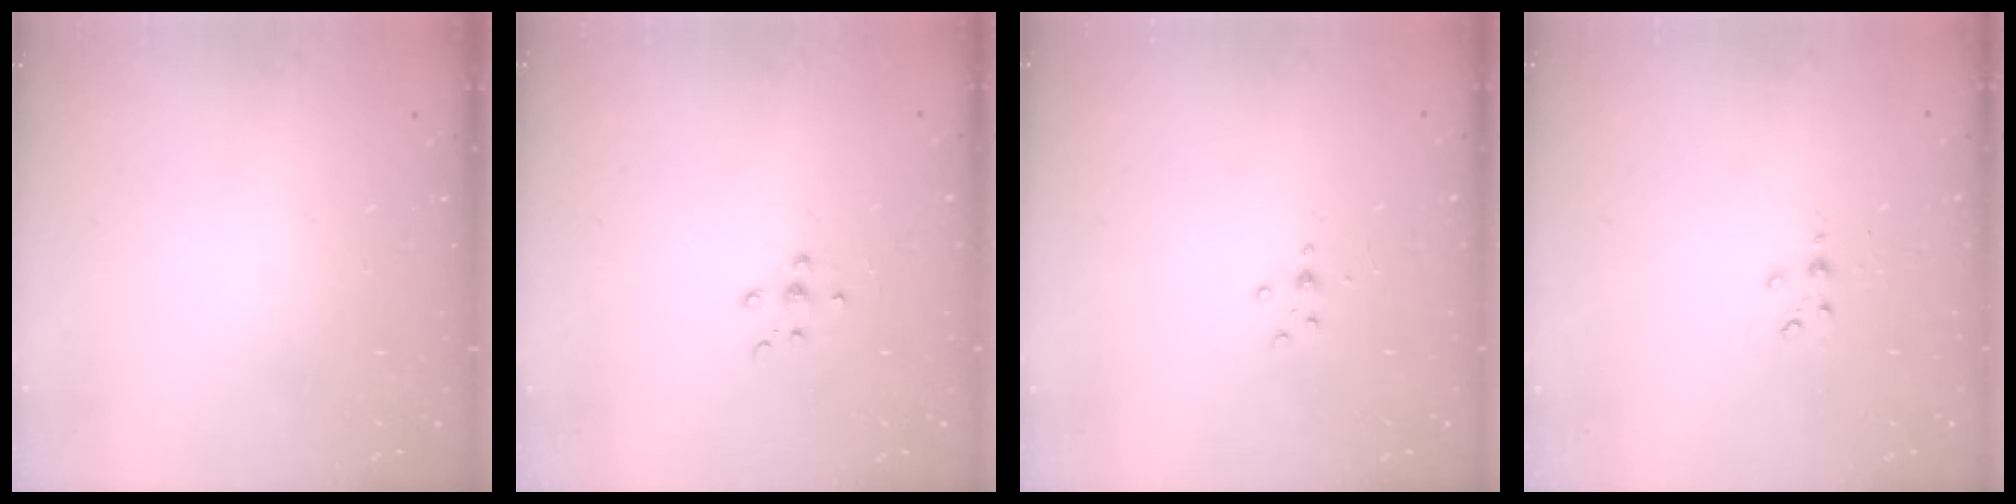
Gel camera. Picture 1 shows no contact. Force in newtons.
{"total": 5.8, "press": 5.7, "slide": 1.1}
{"total": 4.3, "press": 4.0, "slide": 1.7}
{"total": 2.9, "press": 2.9, "slide": 0.4}